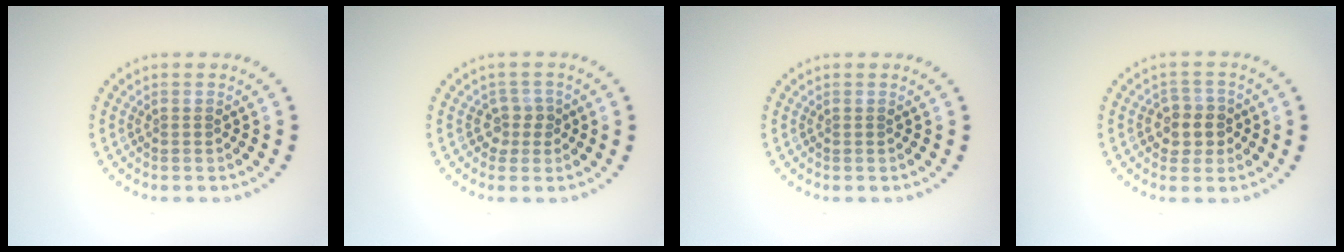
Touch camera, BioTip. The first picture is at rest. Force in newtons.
{"total": 1.7, "press": 1.3, "slide": 1.1}
{"total": 0.0}
{"total": 2.8, "press": 2.6, "slide": 0.9}